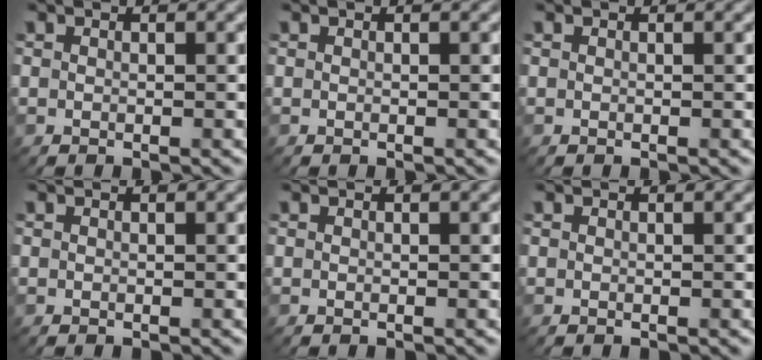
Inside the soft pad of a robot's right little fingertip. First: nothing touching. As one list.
[{"total": 0.0}, {"total": 0.0}, {"total": 0.0}, {"total": 0.0}, {"total": 0.0}]